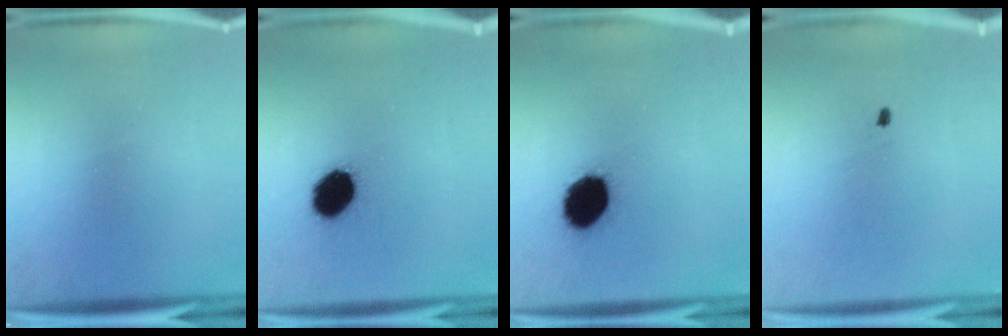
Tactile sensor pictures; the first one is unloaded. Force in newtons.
{"total": 11.9}
{"total": 14.5}
{"total": 0.5}